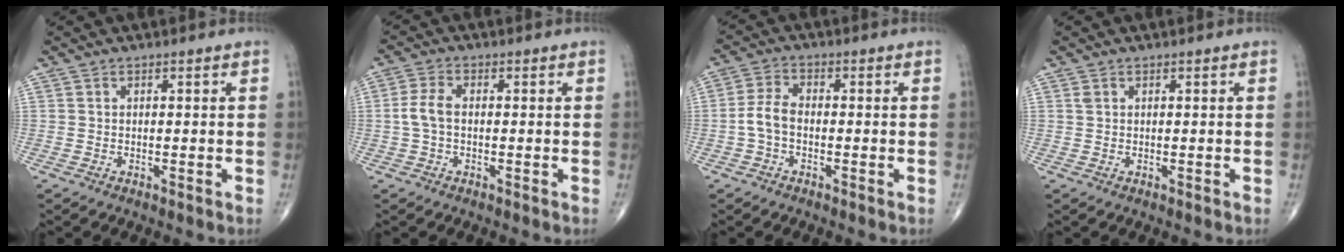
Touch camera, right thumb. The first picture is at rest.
{"total": 4.0, "force": [-0.2, 2.3, 3.2], "torque": [-0.075, 0.011, -0.008]}
{"total": 4.5, "force": [-1.0, 2.7, 3.5], "torque": [-0.073, 0.018, -0.027]}
{"total": 0.6, "force": [0.3, 0.4, 0.4], "torque": [-0.007, 0.006, 0.009]}